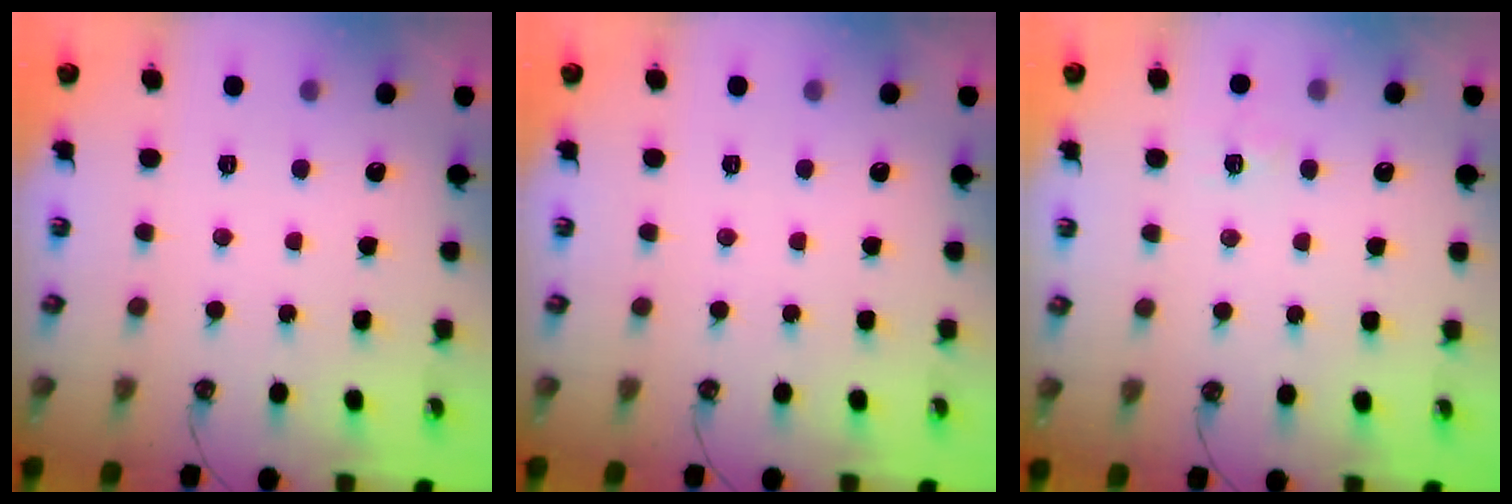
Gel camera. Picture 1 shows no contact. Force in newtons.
{"total": 0.0}
{"total": 5.8, "press": 5.8, "slide": 0.7}